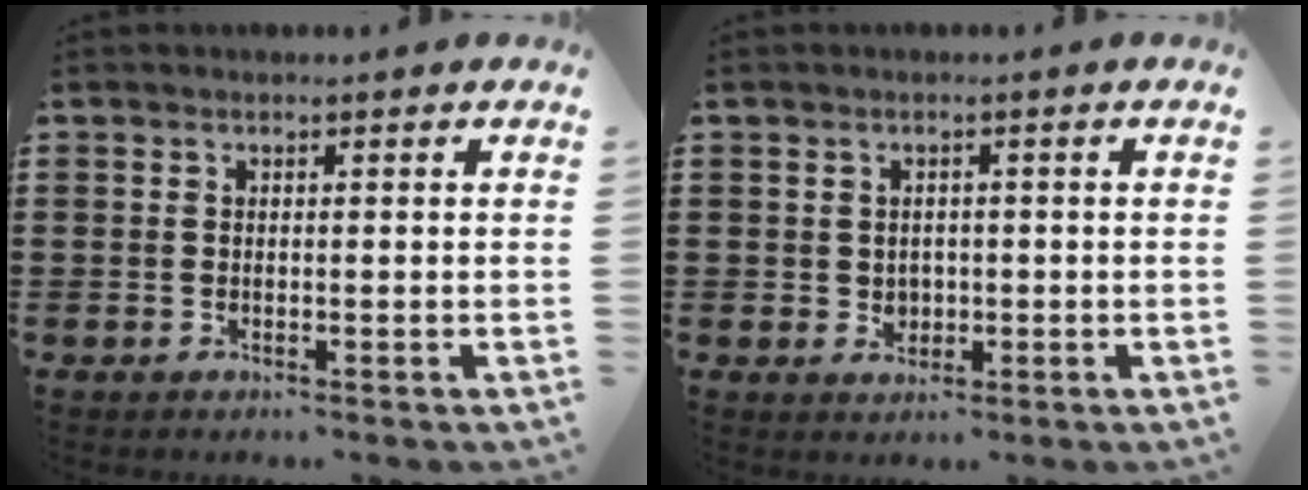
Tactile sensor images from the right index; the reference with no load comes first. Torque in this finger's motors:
{"motor_torque": [-0.15, -0.07, 0.03, 0.03]}